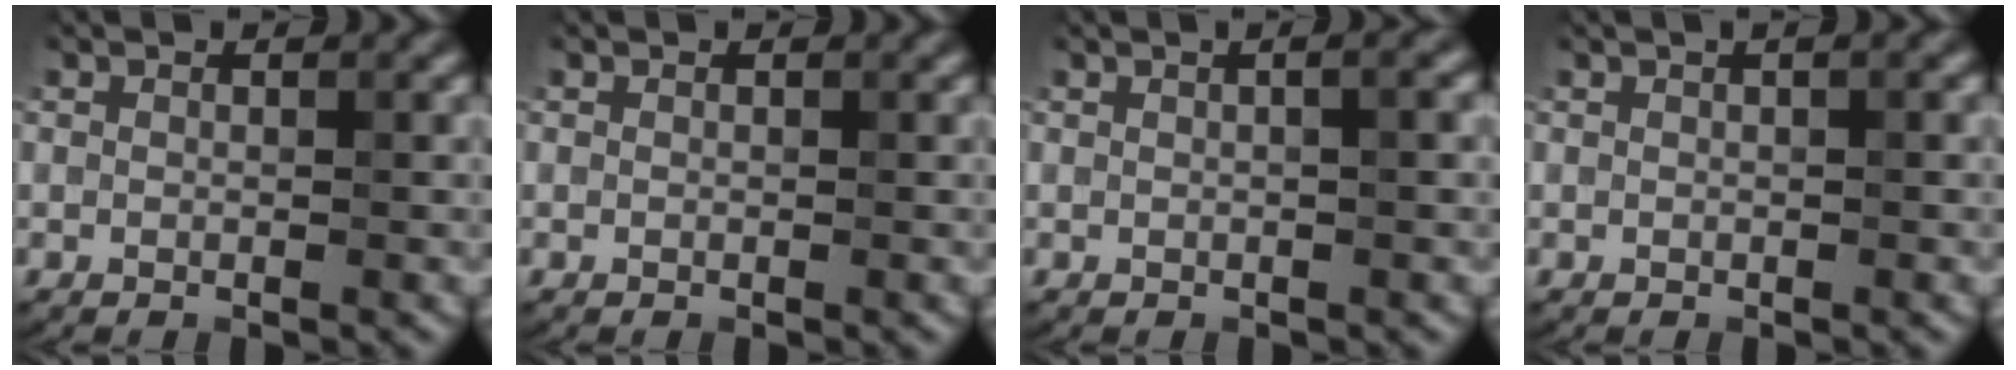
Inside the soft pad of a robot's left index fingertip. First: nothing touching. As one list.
[{"total": 0.0}, {"total": 3.8, "force": [0.9, 1.7, 3.2], "torque": [-0.016, 0.018, -0.006]}, {"total": 1.7, "force": [0.7, 0.6, 1.5], "torque": [-0.018, 0.005, 0.004]}]